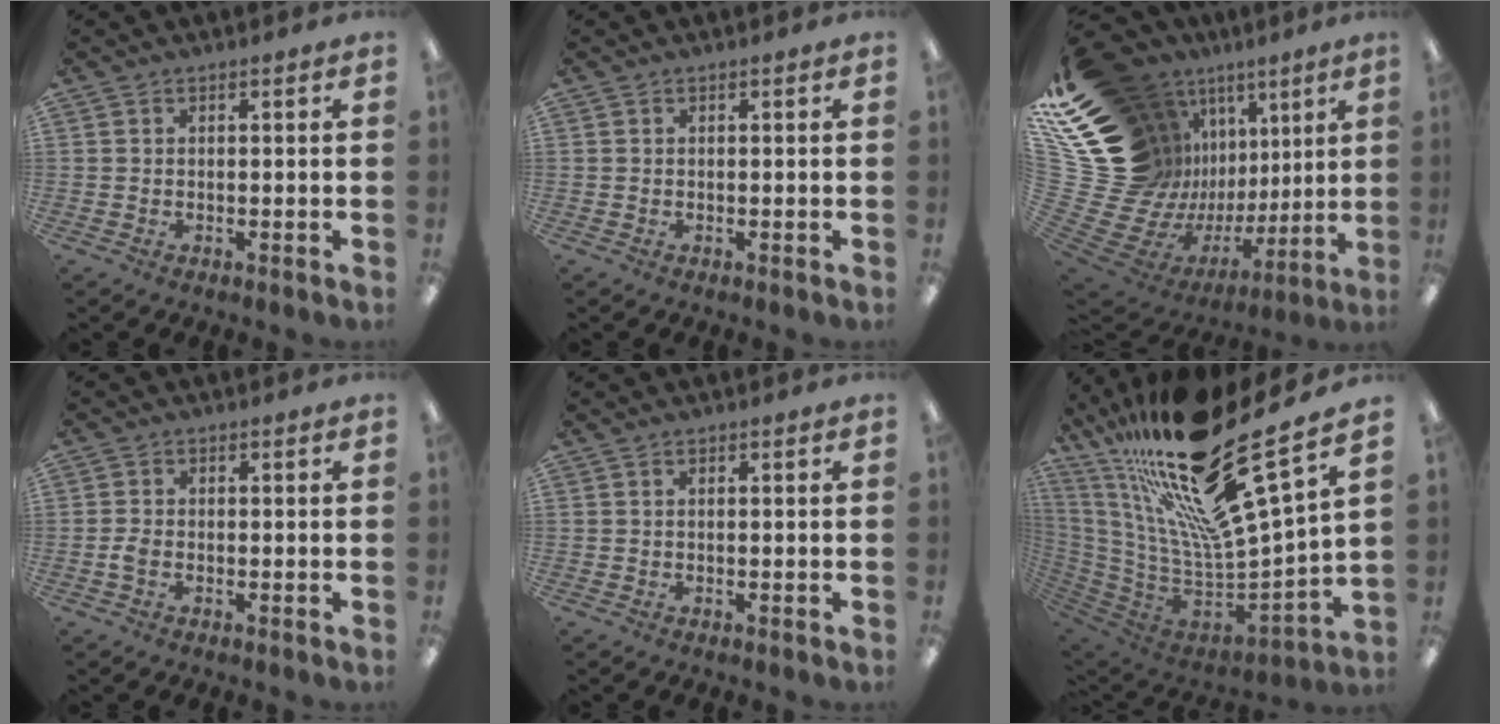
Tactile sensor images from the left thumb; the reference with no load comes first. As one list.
[{"total": 0.0}, {"total": 23.4, "force": [9.6, 16.7, 13.4], "torque": [-0.245, -0.137, 0.251]}, {"total": 2.1, "force": [-0.7, 1.3, 1.4], "torque": [-0.033, 0.001, -0.014]}, {"total": 0.0}, {"total": 28.8, "force": [19.3, 6.5, 20.5], "torque": [-0.337, -0.154, 0.330]}]